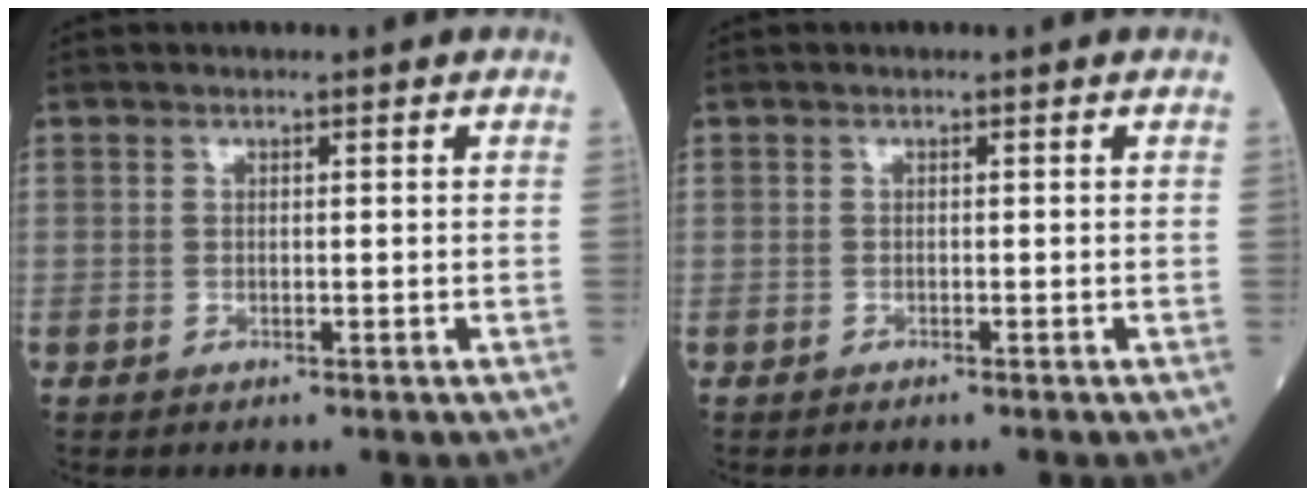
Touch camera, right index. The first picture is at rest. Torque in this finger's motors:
{"motor_torque": [-1.37, 0.61, -0.79, -0.21]}